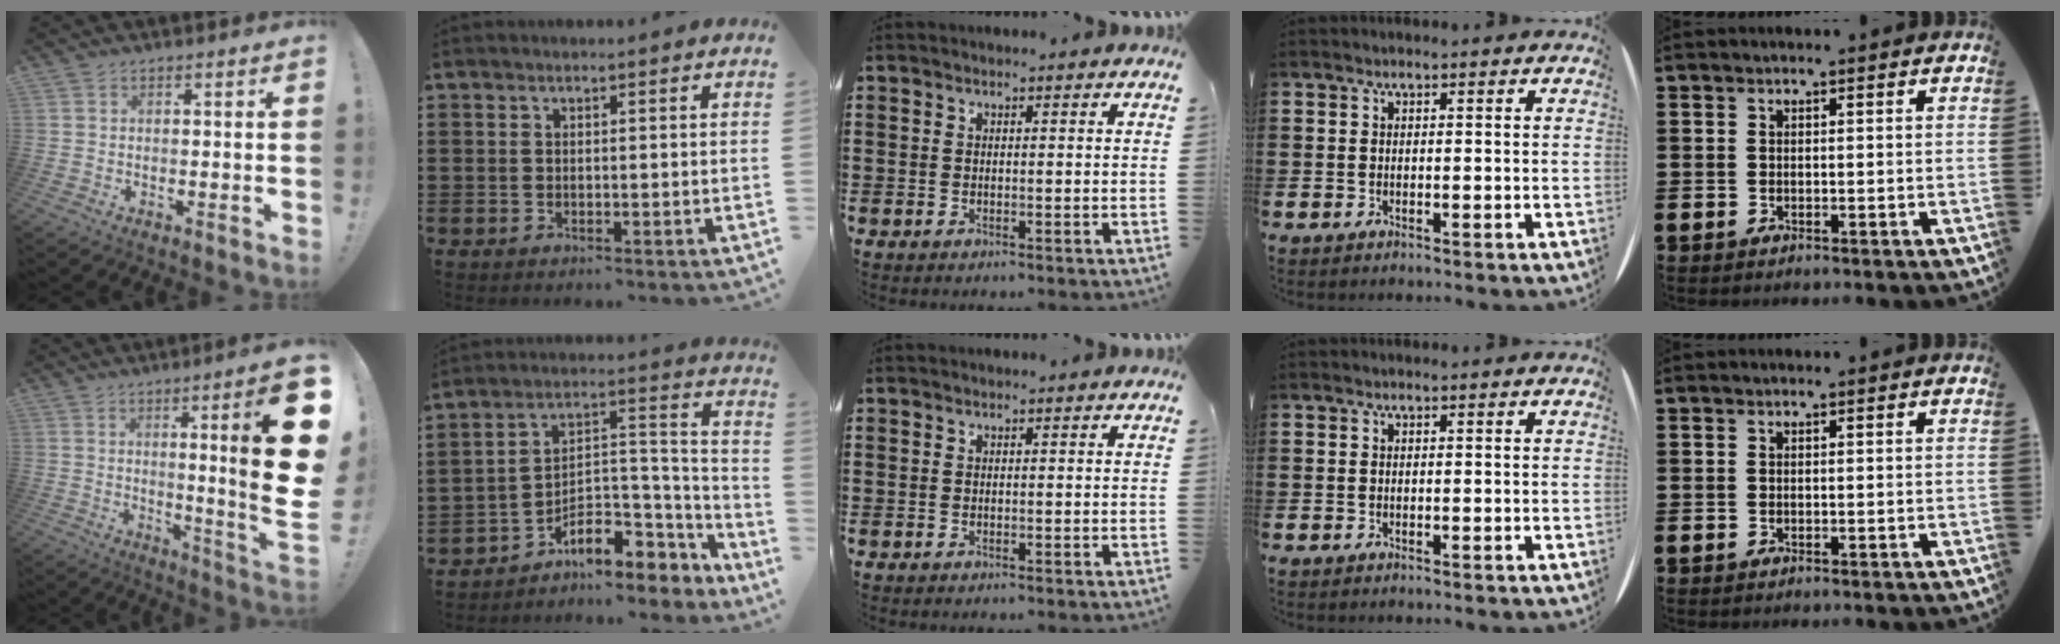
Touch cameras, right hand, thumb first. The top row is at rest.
{"thumb": {"total": 20.5, "force": [4.5, 1.6, 19.9], "torque": [-0.288, -0.043, 0.061]}, "index": {"total": 7.4, "force": [-5.1, 4.2, 3.4], "torque": [-0.064, -0.007, -0.091]}}